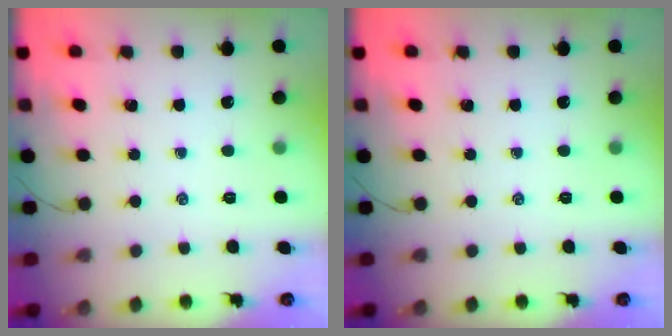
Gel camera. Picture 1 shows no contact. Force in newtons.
{"total": 0.0}